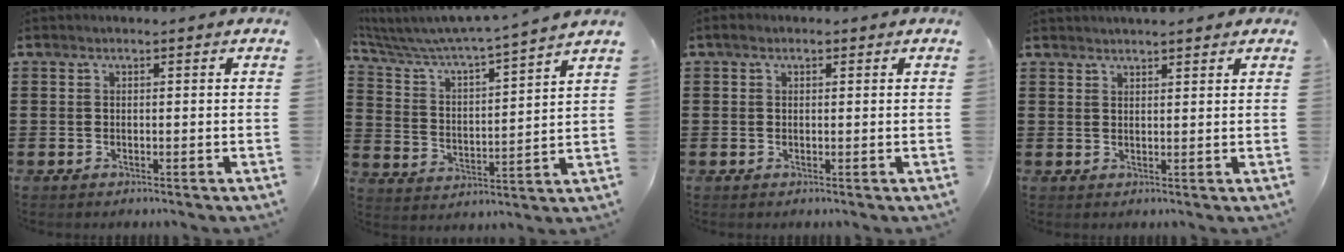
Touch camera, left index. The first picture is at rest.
{"total": 4.5, "force": [4.3, -0.5, 1.1], "torque": [-0.048, -0.043, 0.062]}
{"total": 1.0, "force": [0.1, 0.7, 0.7], "torque": [-0.006, 0.004, -0.002]}
{"total": 1.9, "force": [1.9, 0.1, 0.5], "torque": [-0.013, 0.002, 0.036]}